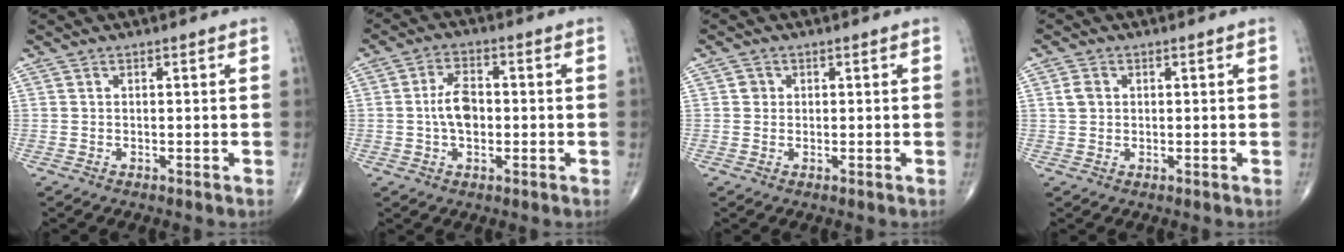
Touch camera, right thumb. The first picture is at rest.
{"total": 6.3, "force": [-0.4, 3.8, 5.0], "torque": [-0.086, 0.013, -0.012]}
{"total": 1.4, "force": [0.2, 1.4, 0.3], "torque": [0.002, 0.002, 0.002]}
{"total": 2.5, "force": [0.5, 2.1, 1.4], "torque": [-0.021, 0.004, 0.011]}